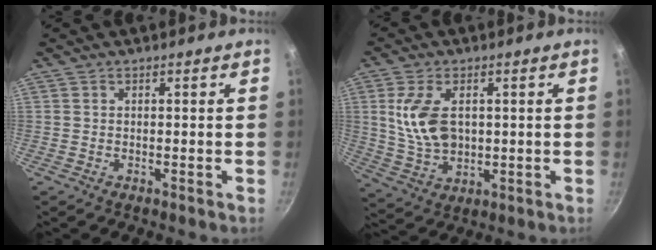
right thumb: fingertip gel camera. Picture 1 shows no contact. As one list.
[{"total": 10.7, "force": [1.8, 6.6, 8.3], "torque": [-0.150, -0.015, 0.042]}]